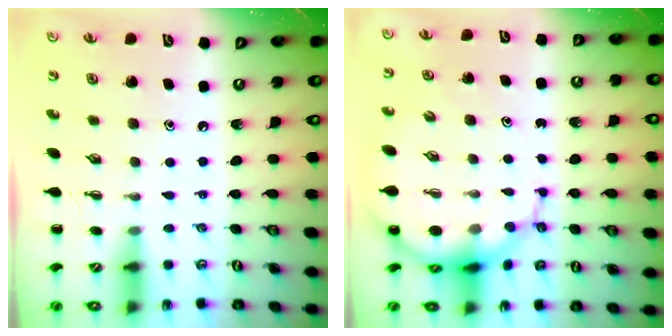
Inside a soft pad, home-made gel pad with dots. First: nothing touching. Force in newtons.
{"total": 9.3, "press": 8.8, "slide": 2.8}